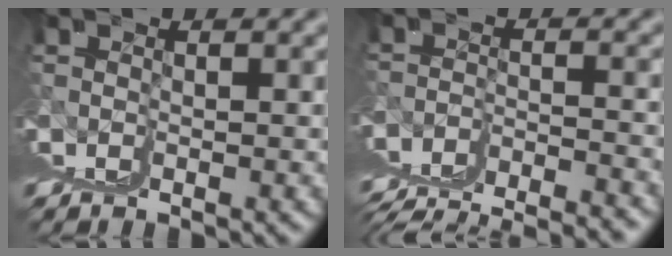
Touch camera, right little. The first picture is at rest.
{"total": 2.5, "force": [0.5, -0.3, 2.5], "torque": [-0.042, 0.000, 0.016]}